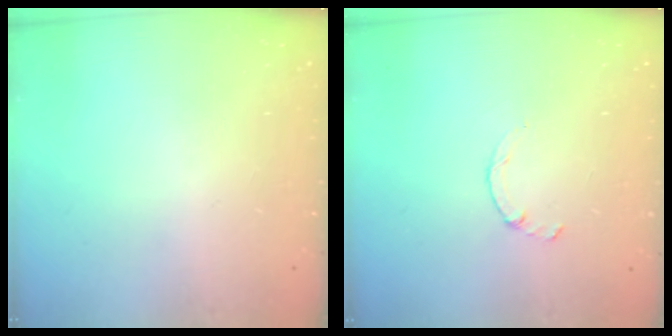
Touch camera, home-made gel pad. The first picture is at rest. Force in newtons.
{"total": 1.5, "press": 1.4, "slide": 0.3}